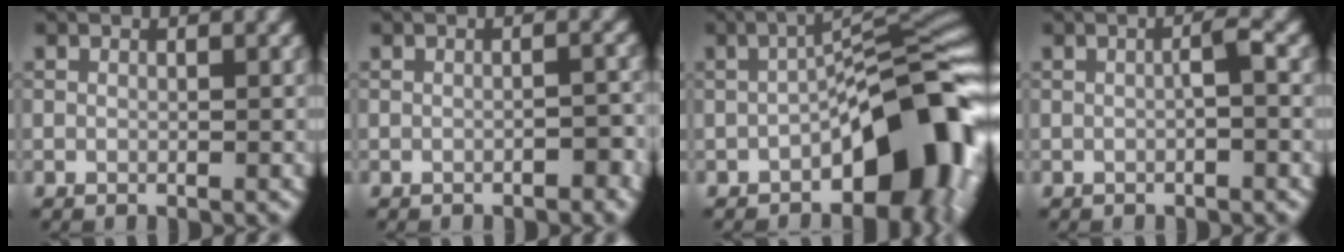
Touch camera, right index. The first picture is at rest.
{"total": 1.4, "force": [-0.8, 0.5, 1.0], "torque": [-0.015, 0.004, -0.011]}
{"total": 11.5, "force": [-4.1, 5.1, 9.4], "torque": [-0.105, 0.017, -0.071]}
{"total": 1.2, "force": [-0.3, 0.1, 1.2], "torque": [-0.019, 0.006, -0.004]}